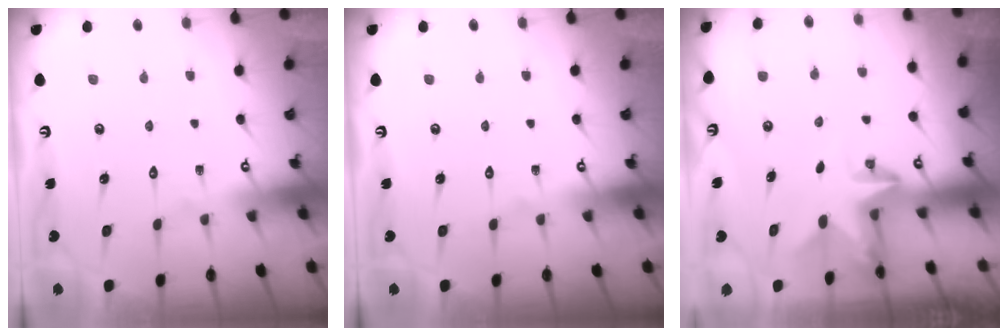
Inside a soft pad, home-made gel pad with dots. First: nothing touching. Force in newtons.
{"total": 0.0}
{"total": 2.3, "press": 2.3, "slide": 0.4}